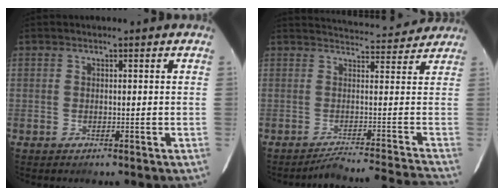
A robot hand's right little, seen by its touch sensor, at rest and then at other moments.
{"total": 8.8, "force": [0.6, -0.6, 8.8], "torque": [-0.143, 0.073, -0.001]}